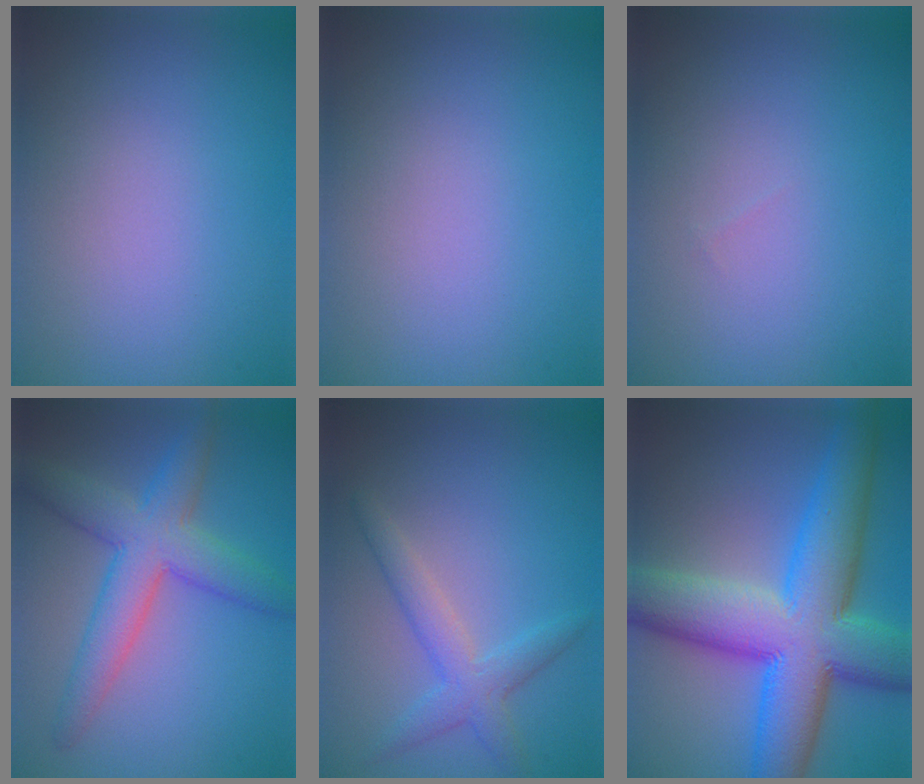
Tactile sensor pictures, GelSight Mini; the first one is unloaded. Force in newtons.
{"total": 0.0}
{"total": 0.0}
{"total": 6.2, "press": 6.2, "slide": 0.2}
{"total": 3.0, "press": 3.0, "slide": 0.1}
{"total": 13.3, "press": 13.3, "slide": 0.1}